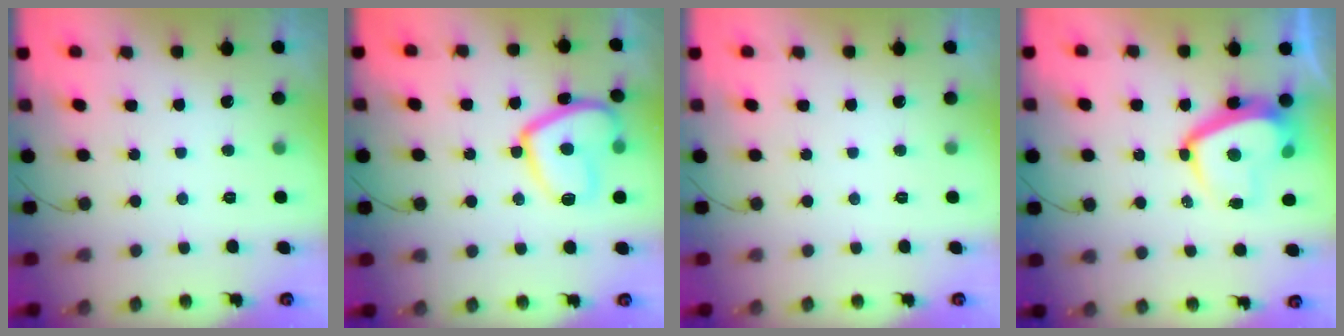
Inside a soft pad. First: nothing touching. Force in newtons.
{"total": 13.0, "press": 12.9, "slide": 0.8}
{"total": 0.0}
{"total": 11.1, "press": 11.0, "slide": 1.6}